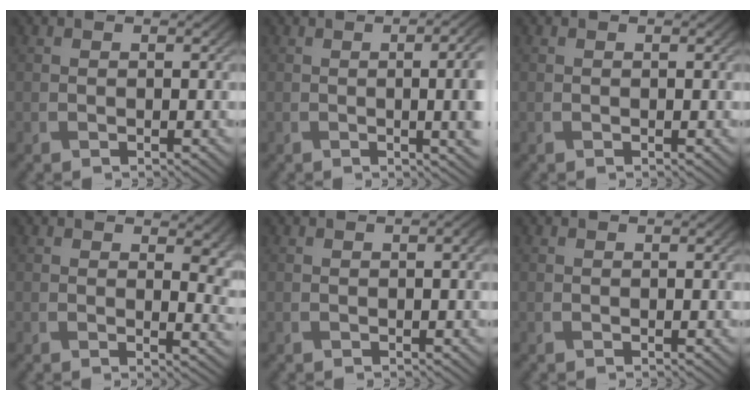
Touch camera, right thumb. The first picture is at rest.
{"total": 10.2, "force": [-0.1, 4.0, 9.4], "torque": [-0.082, 0.014, -0.009]}
{"total": 0.0}
{"total": 5.4, "force": [2.4, 2.6, 4.1], "torque": [-0.047, -0.009, 0.037]}
{"total": 0.9, "force": [0.1, 0.2, 0.9], "torque": [-0.014, 0.002, 0.002]}
{"total": 0.0}